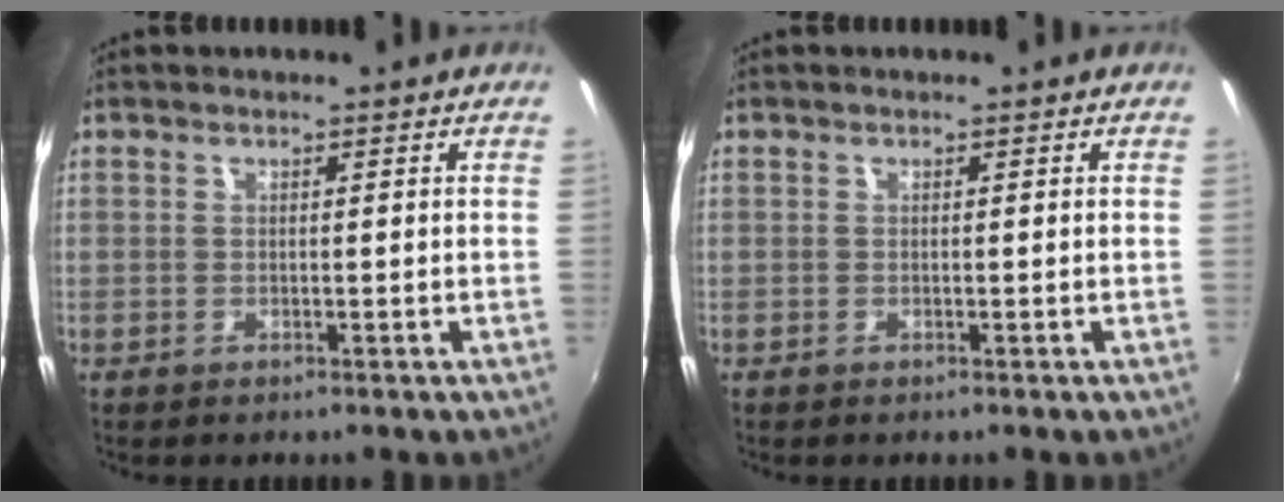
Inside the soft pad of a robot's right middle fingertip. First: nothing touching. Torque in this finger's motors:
{"motor_torque": [0.10, 0.25, -0.01, 0.00]}